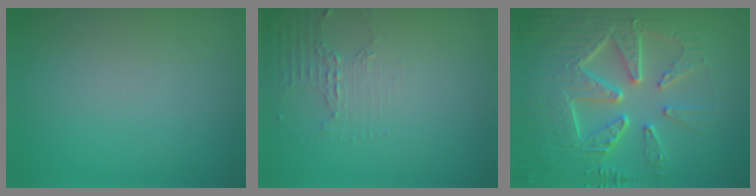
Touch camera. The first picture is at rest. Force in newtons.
{"total": 2.1, "press": 1.5, "slide": 1.5}
{"total": 9.2, "press": 6.6, "slide": 6.3}